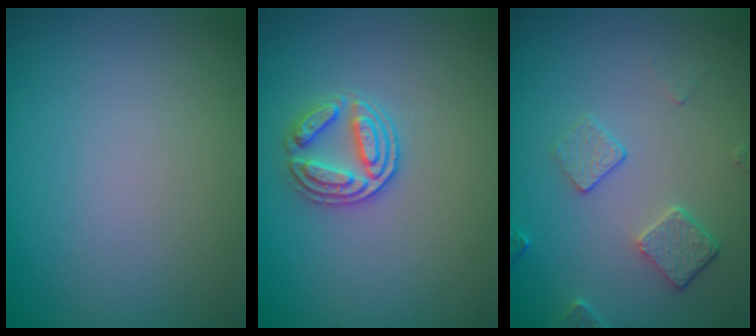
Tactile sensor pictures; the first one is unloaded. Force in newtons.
{"total": 3.0, "press": 2.7, "slide": 1.2}
{"total": 2.3, "press": 1.6, "slide": 1.6}